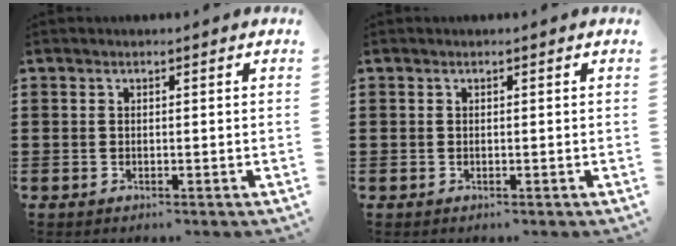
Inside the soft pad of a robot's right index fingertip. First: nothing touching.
{"total": 0.0}